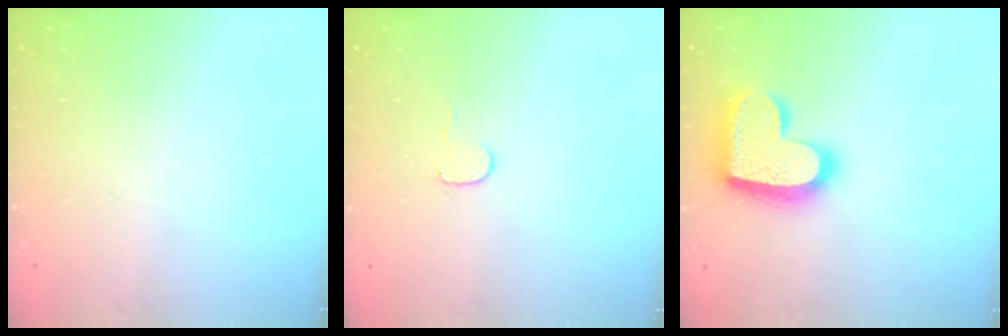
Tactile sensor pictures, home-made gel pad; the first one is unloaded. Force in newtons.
{"total": 4.0, "press": 4.0, "slide": 0.4}
{"total": 19.6, "press": 19.5, "slide": 1.3}